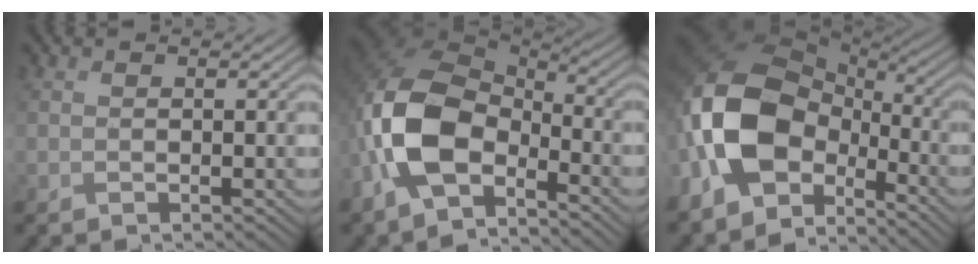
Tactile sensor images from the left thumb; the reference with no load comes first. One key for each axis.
{"total": 13.0, "fx": -5.4, "fy": 7.6, "fz": 9.1, "tx": -0.205, "ty": -0.006, "tz": -0.119}
{"total": 15.1, "fx": -5.6, "fy": 9.7, "fz": 10.2, "tx": -0.233, "ty": -0.011, "tz": -0.125}